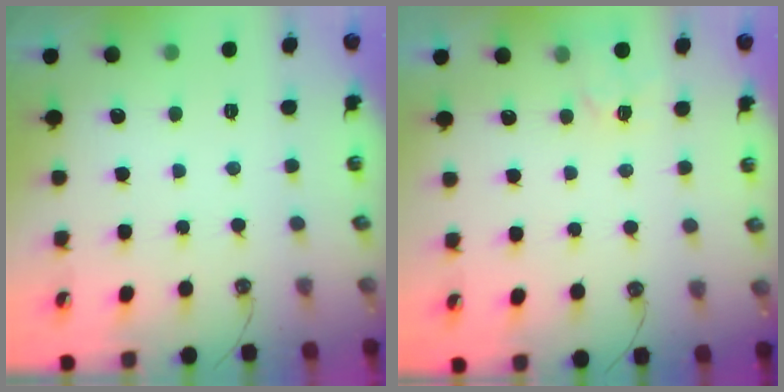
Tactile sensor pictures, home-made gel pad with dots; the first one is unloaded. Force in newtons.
{"total": 3.7, "press": 3.7, "slide": 0.6}